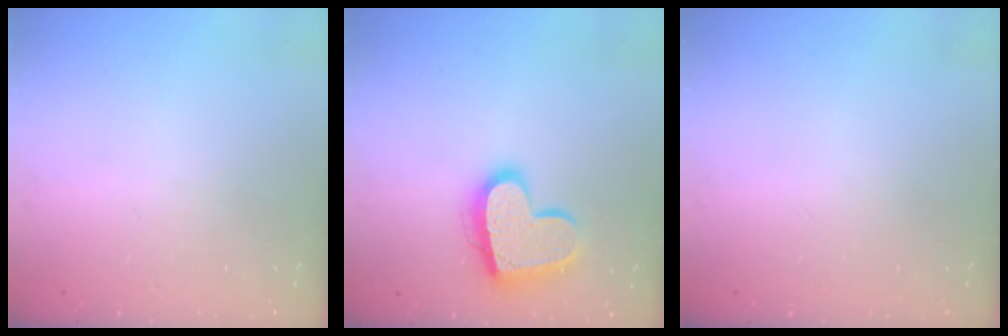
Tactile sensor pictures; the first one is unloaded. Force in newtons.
{"total": 15.9, "press": 15.9, "slide": 0.9}
{"total": 0.0}